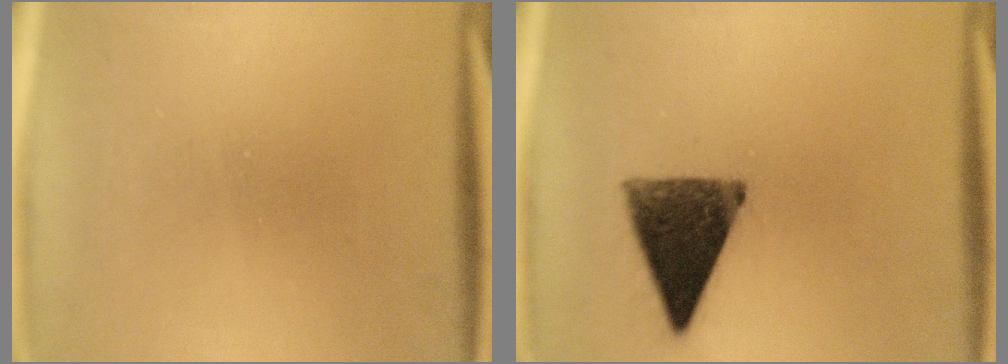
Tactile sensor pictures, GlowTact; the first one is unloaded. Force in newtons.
{"total": 11.2}